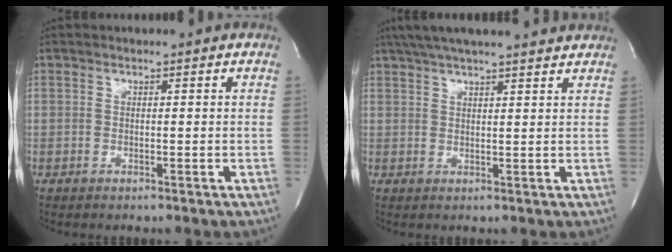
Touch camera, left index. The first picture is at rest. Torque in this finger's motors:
{"motor_torque": [0.50, -0.48, 0.11, 0.08]}